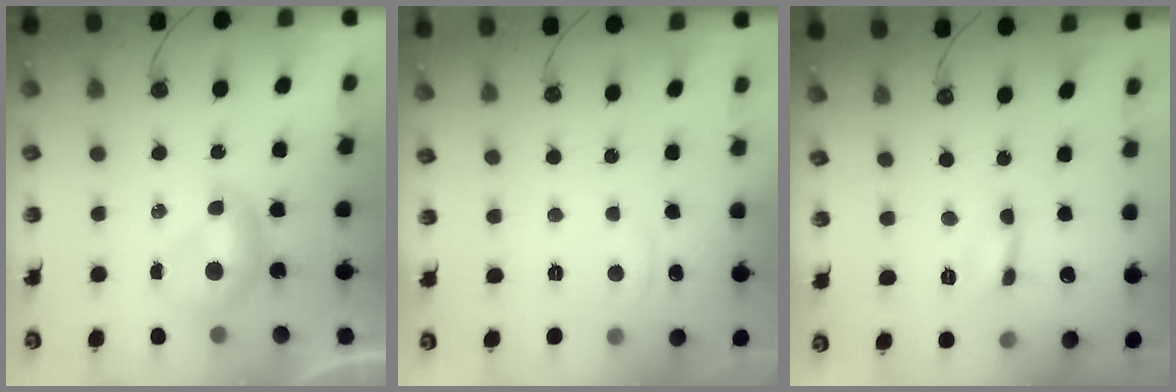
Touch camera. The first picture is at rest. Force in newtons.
{"total": 1.2, "press": 1.0, "slide": 0.7}
{"total": 0.0}